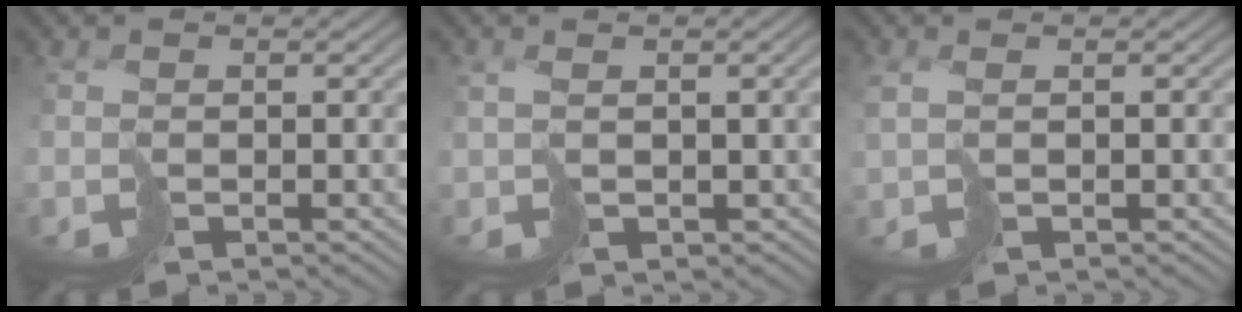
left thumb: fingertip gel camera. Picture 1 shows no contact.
{"total": 2.6, "force": [0.6, 1.3, 2.1], "torque": [-0.047, -0.002, 0.020]}
{"total": 1.9, "force": [0.5, 1.1, 1.5], "torque": [-0.044, 0.000, 0.014]}